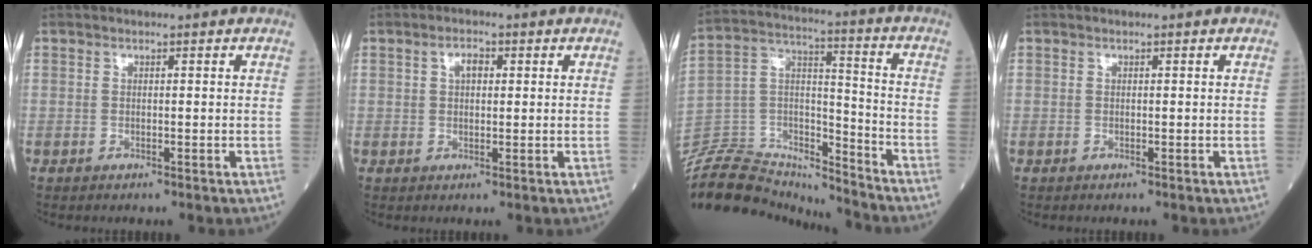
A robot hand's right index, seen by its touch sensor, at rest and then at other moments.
{"total": 2.5, "force": [0.8, 1.3, 1.9], "torque": [-0.034, 0.006, 0.012]}
{"total": 20.2, "force": [-19.3, 4.2, 4.2], "torque": [-0.088, 0.039, -0.324]}
{"total": 0.0}